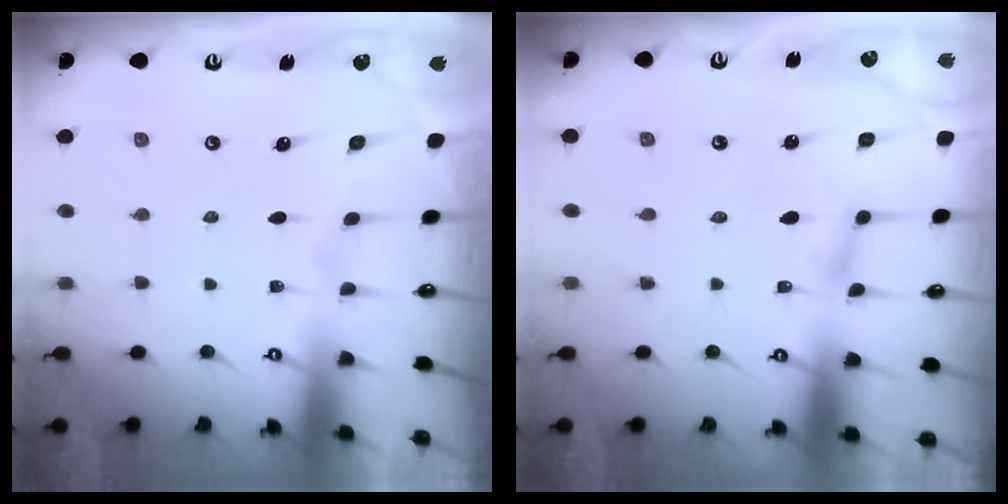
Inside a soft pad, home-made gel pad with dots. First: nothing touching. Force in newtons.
{"total": 2.4, "press": 2.4, "slide": 0.2}